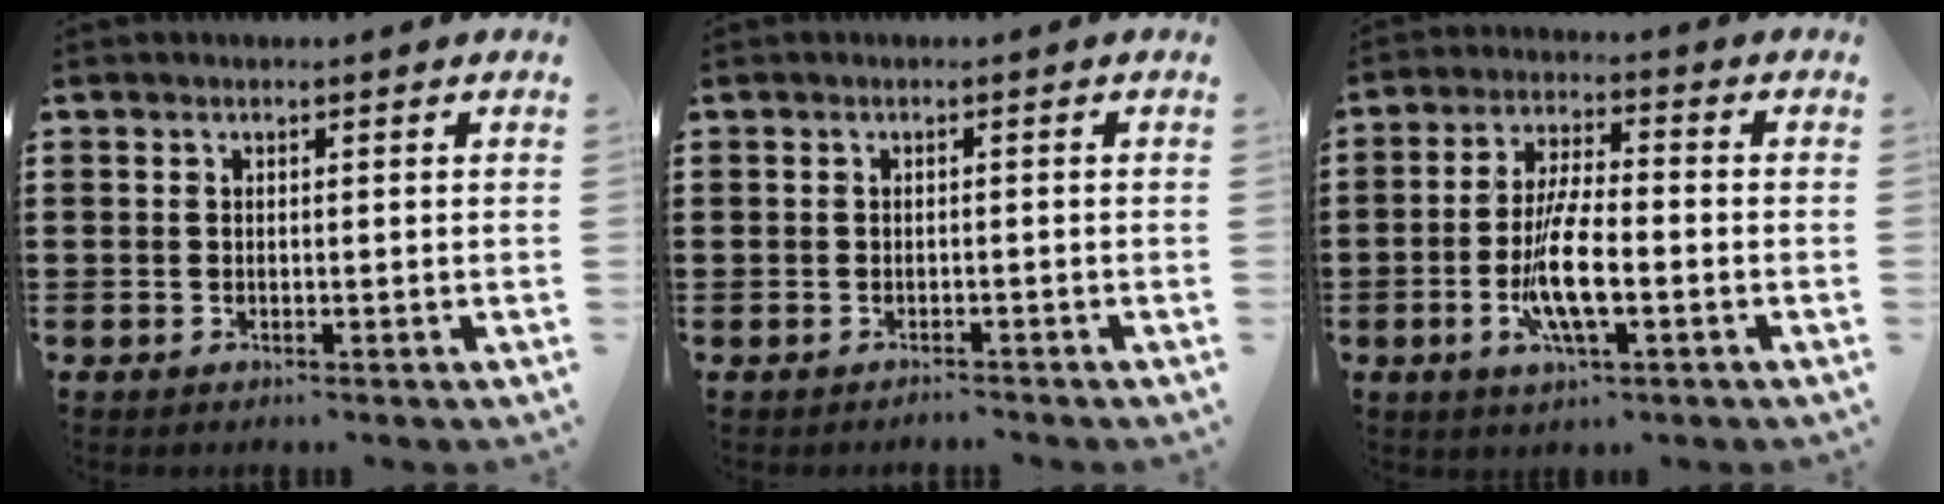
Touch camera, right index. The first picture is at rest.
{"total": 1.0, "force": [-0.9, 0.2, -0.2], "torque": [0.000, 0.005, -0.022]}
{"total": 8.9, "force": [-2.5, 2.5, 8.2], "torque": [-0.166, -0.009, -0.045]}